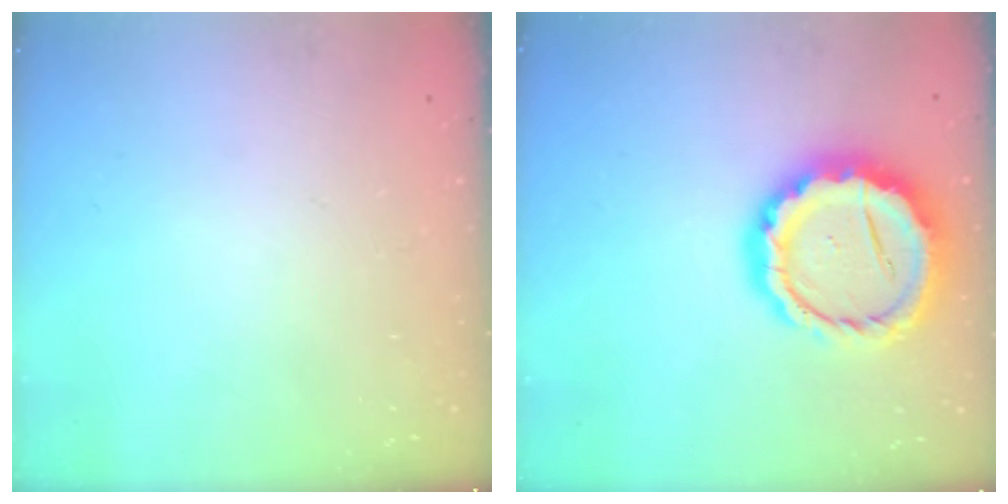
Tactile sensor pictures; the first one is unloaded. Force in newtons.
{"total": 17.2, "press": 16.9, "slide": 3.3}